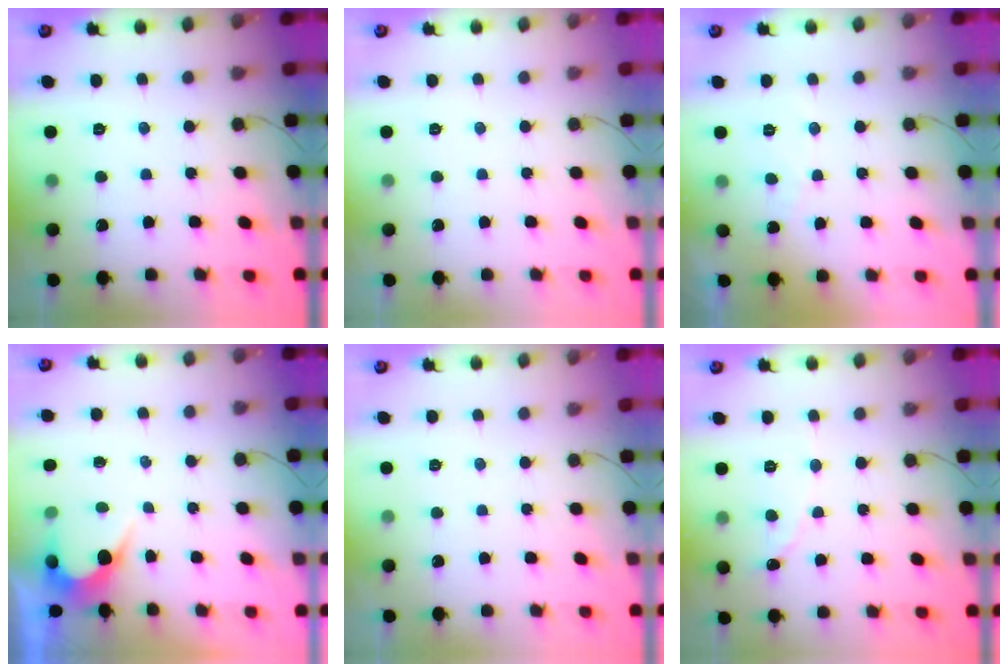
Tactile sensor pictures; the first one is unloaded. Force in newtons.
{"total": 0.0}
{"total": 2.8, "press": 2.8, "slide": 0.1}
{"total": 3.2, "press": 3.2, "slide": 0.2}
{"total": 0.0}
{"total": 1.0, "press": 1.0, "slide": 0.1}